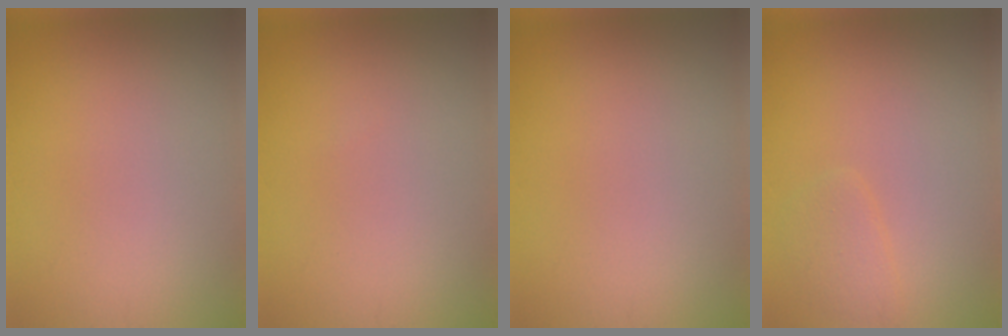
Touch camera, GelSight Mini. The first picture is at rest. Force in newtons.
{"total": 0.0}
{"total": 0.0}
{"total": 1.4, "press": 1.4, "slide": 0.2}